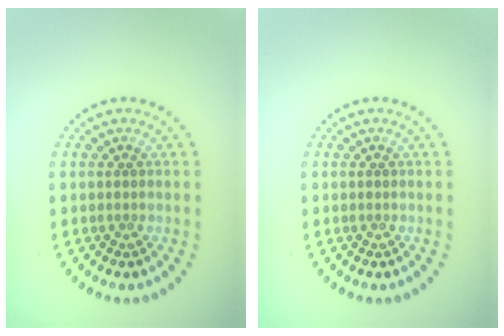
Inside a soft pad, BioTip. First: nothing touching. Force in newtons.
{"total": 0.0}